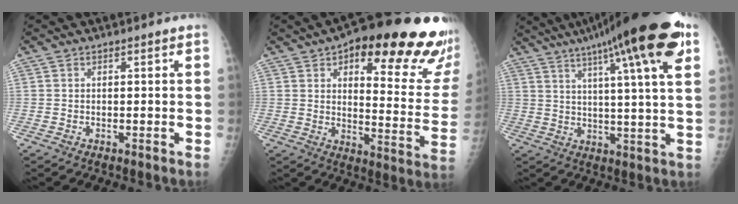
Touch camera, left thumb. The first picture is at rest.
{"total": 27.0, "force": [15.3, 8.5, 20.6], "torque": [-0.222, -0.054, 0.198]}
{"total": 22.3, "force": [12.0, 2.7, 18.6], "torque": [-0.279, -0.007, 0.167]}